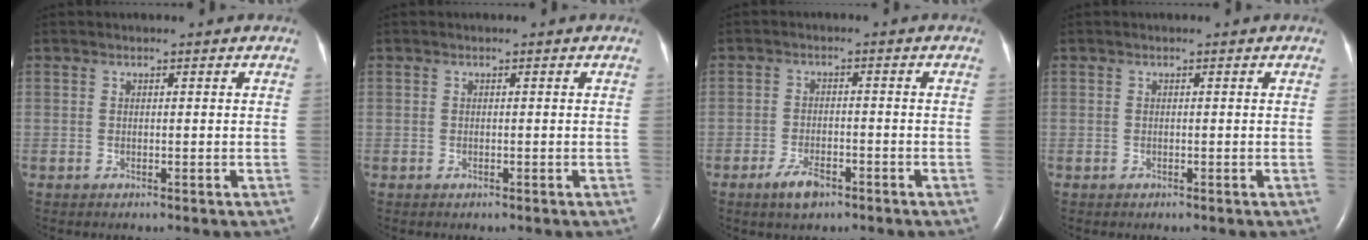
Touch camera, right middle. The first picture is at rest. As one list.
[{"total": 0.0}, {"total": 4.1, "force": [-2.7, 1.6, 2.7], "torque": [-0.057, -0.001, -0.045]}, {"total": 0.0}]